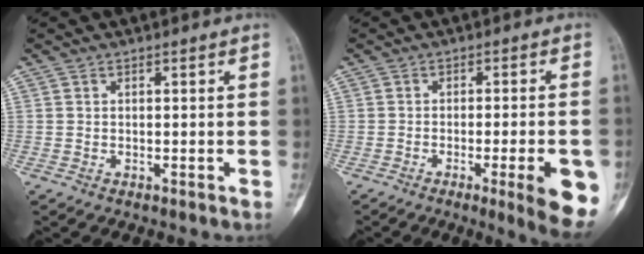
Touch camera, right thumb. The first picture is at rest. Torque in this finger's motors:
{"motor_torque": [-0.29, 0.29, 0.20, 0.29, -0.01]}